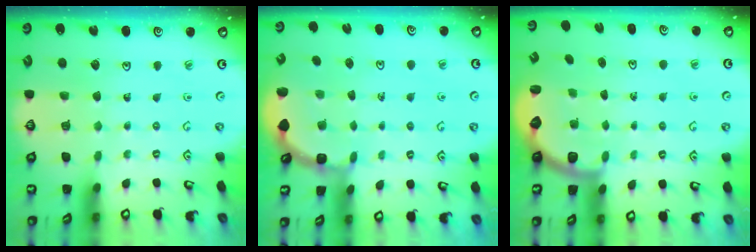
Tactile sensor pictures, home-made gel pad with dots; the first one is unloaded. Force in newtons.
{"total": 1.9, "press": 1.9, "slide": 0.1}
{"total": 2.7, "press": 2.1, "slide": 1.7}